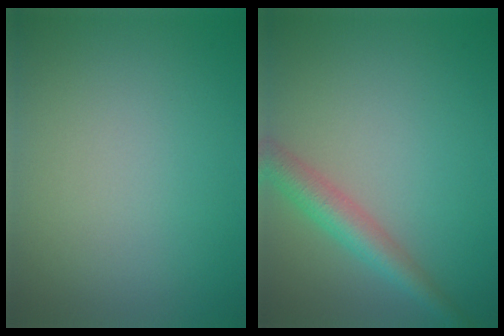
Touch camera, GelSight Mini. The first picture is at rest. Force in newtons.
{"total": 3.6, "press": 3.6, "slide": 0.1}